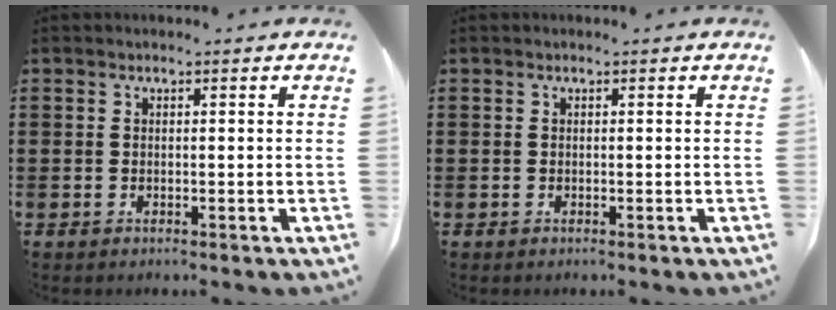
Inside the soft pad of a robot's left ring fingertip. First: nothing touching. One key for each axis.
{"total": 0.0}